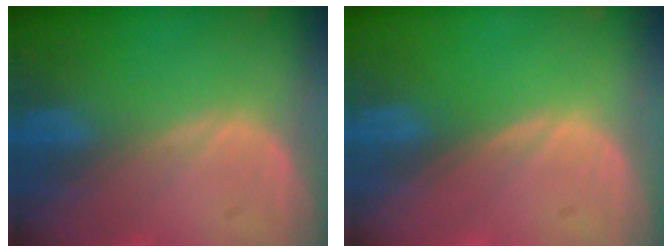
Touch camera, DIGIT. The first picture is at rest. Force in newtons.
{"total": 0.0}